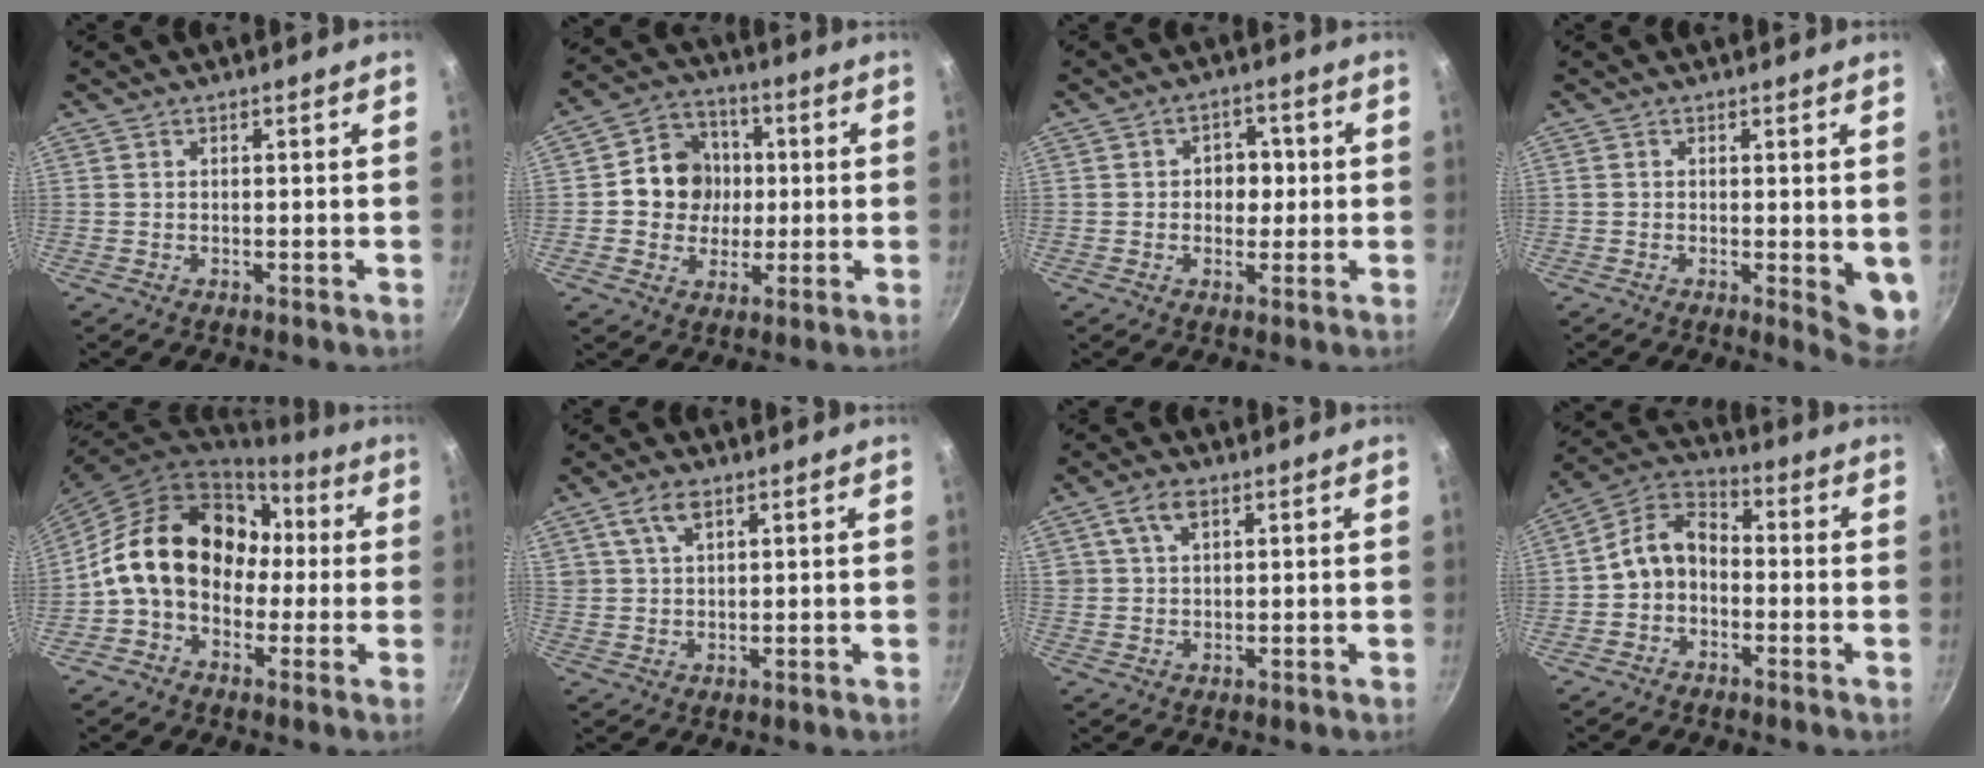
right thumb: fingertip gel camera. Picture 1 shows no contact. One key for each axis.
{"total": 11.2, "fx": 0.5, "fy": 10.2, "fz": 4.8, "tx": -0.035, "ty": 0.014, "tz": -0.004}
{"total": 5.4, "fx": 0.2, "fy": 4.4, "fz": 3.2, "tx": -0.006, "ty": 0.006, "tz": -0.002}
{"total": 5.5, "fx": -0.1, "fy": 2.2, "fz": 5.0, "tx": -0.056, "ty": -0.010, "tz": -0.001}
{"total": 18.6, "fx": 0.6, "fy": 14.1, "fz": 12.0, "tx": -0.166, "ty": 0.057, "tz": -0.002}
{"total": 5.0, "fx": 2.7, "fy": 2.5, "fz": 3.5, "tx": -0.060, "ty": -0.001, "tz": 0.054}
{"total": 4.9, "fx": 2.2, "fy": 2.7, "fz": 3.4, "tx": -0.057, "ty": 0.003, "tz": 0.041}
{"total": 8.5, "fx": -1.6, "fy": 6.4, "fz": 5.4, "tx": -0.075, "ty": 0.043, "tz": -0.048}